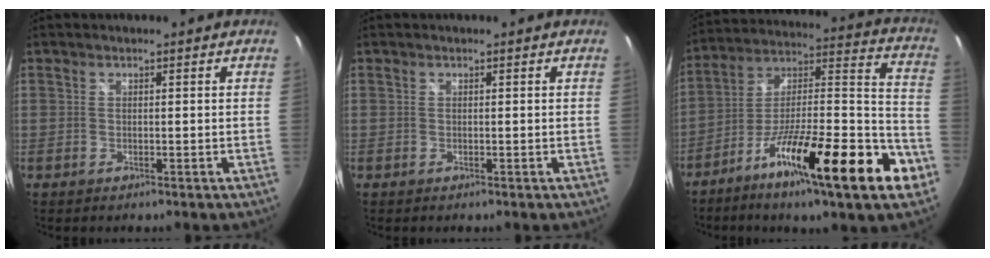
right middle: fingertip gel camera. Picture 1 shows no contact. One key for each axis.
{"total": 0.0}
{"total": 25.1, "fx": -13.2, "fy": 3.7, "fz": 21.0, "tx": -0.302, "ty": -0.007, "tz": -0.218}